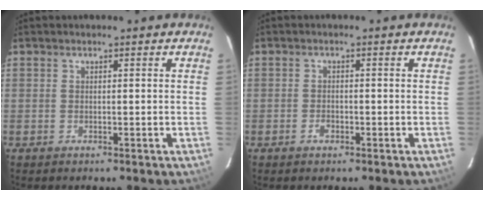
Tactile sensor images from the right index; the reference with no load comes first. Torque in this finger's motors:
{"motor_torque": [-0.12, 0.16, -0.02, 0.00]}